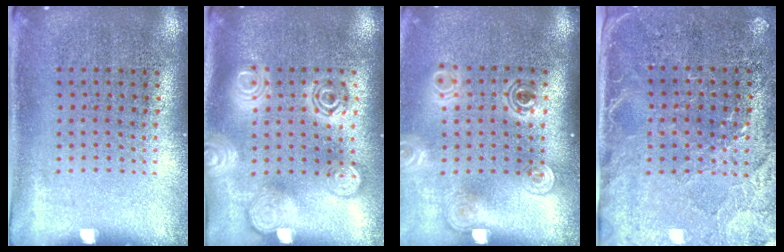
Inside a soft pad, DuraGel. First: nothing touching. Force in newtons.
{"total": 2.0, "press": 2.0, "slide": 0.2}
{"total": 1.8, "press": 1.4, "slide": 1.2}
{"total": 3.1, "press": 2.8, "slide": 1.3}